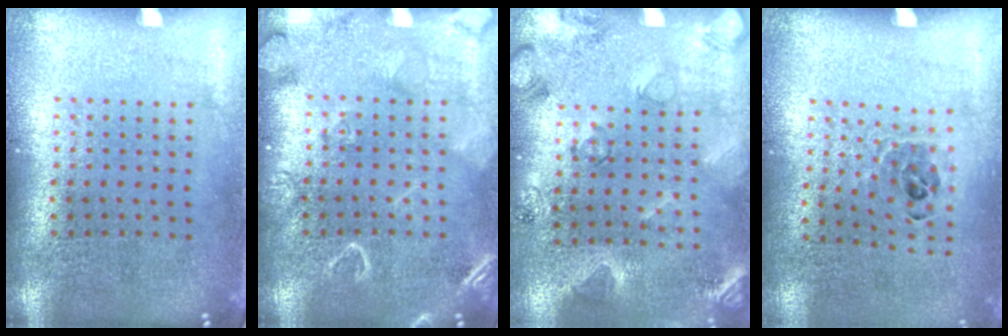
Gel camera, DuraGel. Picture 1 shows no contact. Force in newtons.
{"total": 2.9, "press": 2.9, "slide": 0.4}
{"total": 2.1, "press": 2.0, "slide": 0.7}
{"total": 0.9, "press": 0.8, "slide": 0.3}